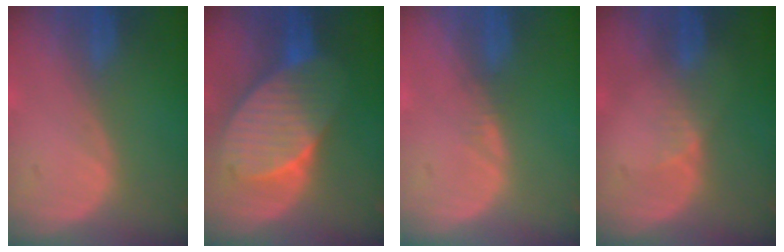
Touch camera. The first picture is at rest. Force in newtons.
{"total": 9.2, "press": 9.2, "slide": 0.4}
{"total": 0.8, "press": 0.8, "slide": 0.1}
{"total": 2.0, "press": 1.6, "slide": 1.3}